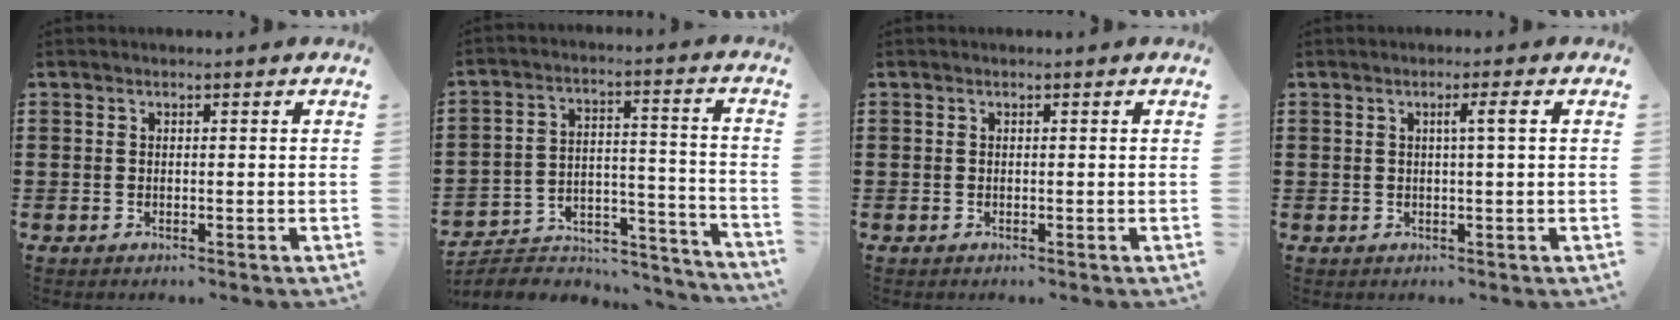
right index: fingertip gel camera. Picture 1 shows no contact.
{"total": 5.2, "force": [-4.8, 1.8, 1.1], "torque": [-0.024, 0.006, -0.098]}
{"total": 0.0}
{"total": 2.4, "force": [0.3, -0.3, 2.3], "torque": [-0.042, -0.002, 0.001]}